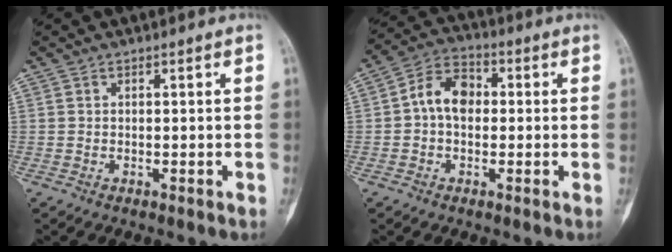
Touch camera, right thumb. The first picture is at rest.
{"total": 8.0, "force": [0.2, 5.7, 5.6], "torque": [-0.085, 0.025, -0.007]}